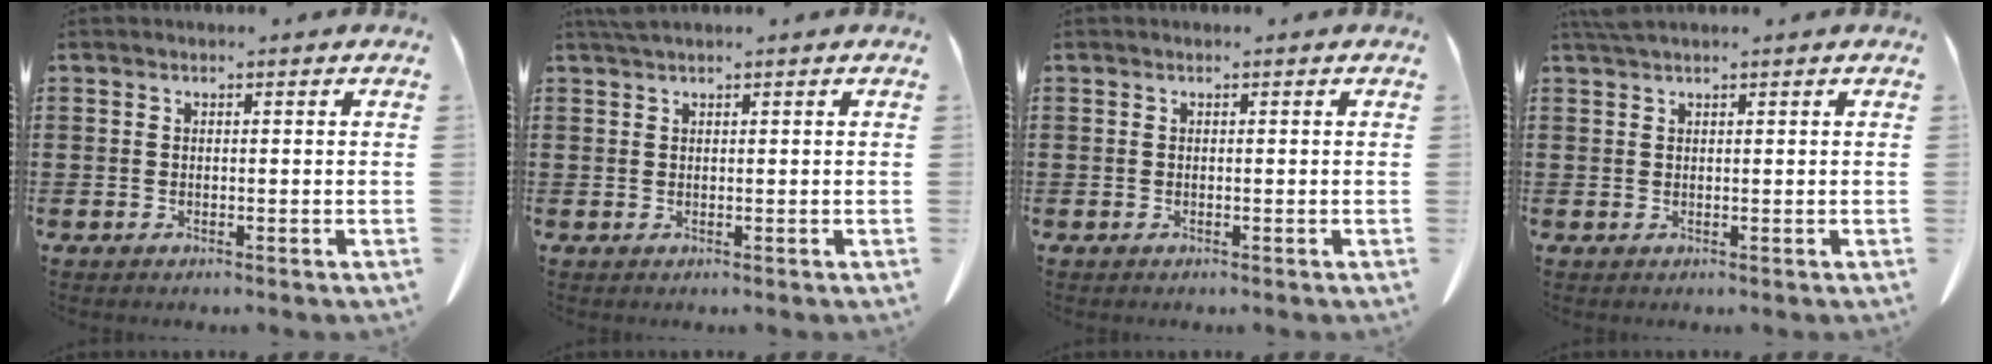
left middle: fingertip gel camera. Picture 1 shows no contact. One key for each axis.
{"total": 1.1, "fx": 1.0, "fy": 0.0, "fz": 0.6, "tx": -0.014, "ty": -0.001, "tz": 0.019}
{"total": 0.0}
{"total": 1.5, "fx": 1.2, "fy": 0.0, "fz": 0.8, "tx": -0.019, "ty": 0.000, "tz": 0.024}